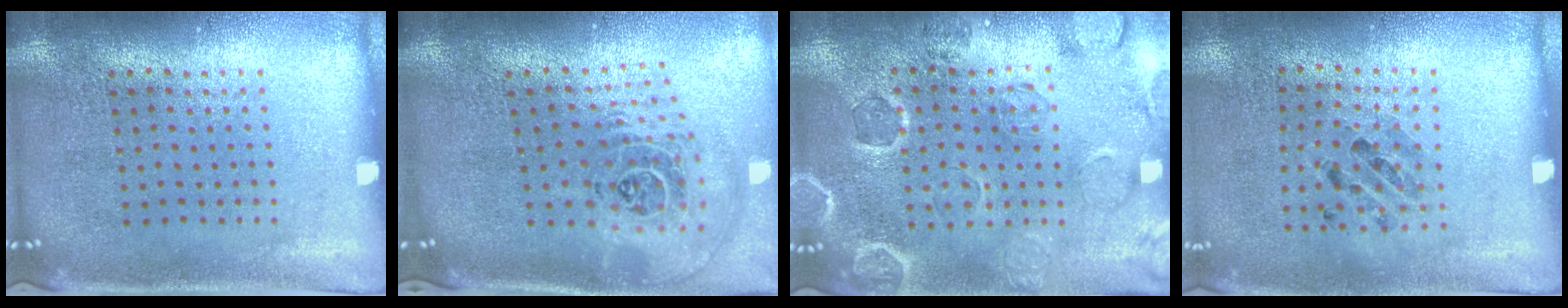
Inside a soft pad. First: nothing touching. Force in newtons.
{"total": 2.6, "press": 1.9, "slide": 1.8}
{"total": 0.6, "press": 0.5, "slide": 0.3}
{"total": 0.9, "press": 0.8, "slide": 0.4}